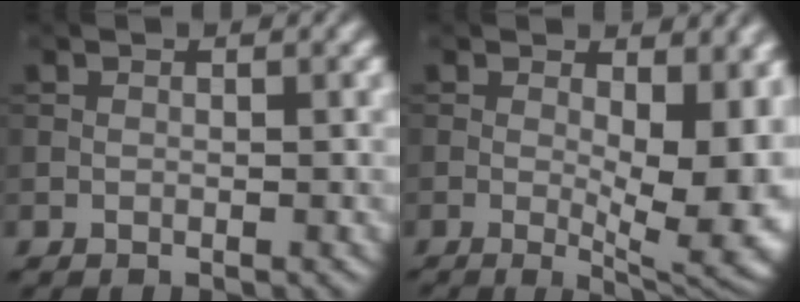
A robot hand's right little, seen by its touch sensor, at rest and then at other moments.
{"total": 9.7, "force": [-0.2, 4.3, 8.7], "torque": [-0.108, -0.009, 0.001]}